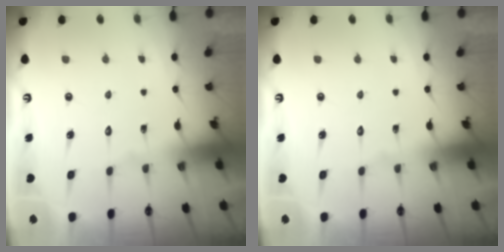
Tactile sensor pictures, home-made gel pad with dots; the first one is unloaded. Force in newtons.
{"total": 0.0}